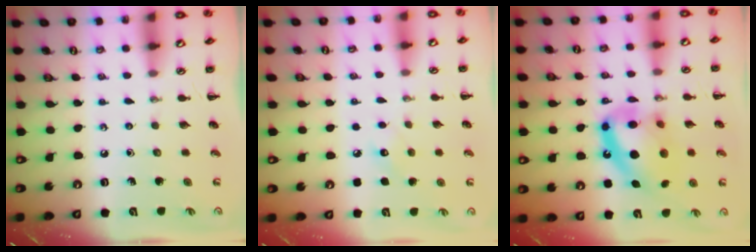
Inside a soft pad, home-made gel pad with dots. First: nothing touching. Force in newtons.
{"total": 5.9, "press": 5.8, "slide": 1.2}
{"total": 16.5, "press": 16.0, "slide": 4.0}